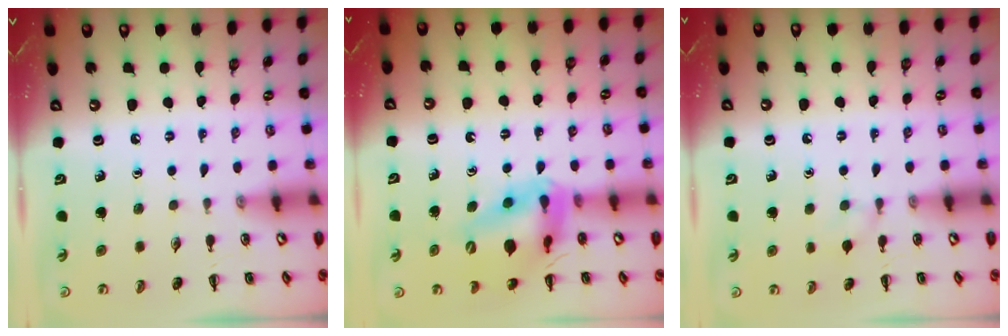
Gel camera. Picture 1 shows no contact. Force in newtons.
{"total": 15.8, "press": 15.1, "slide": 4.7}
{"total": 5.3, "press": 4.9, "slide": 2.0}